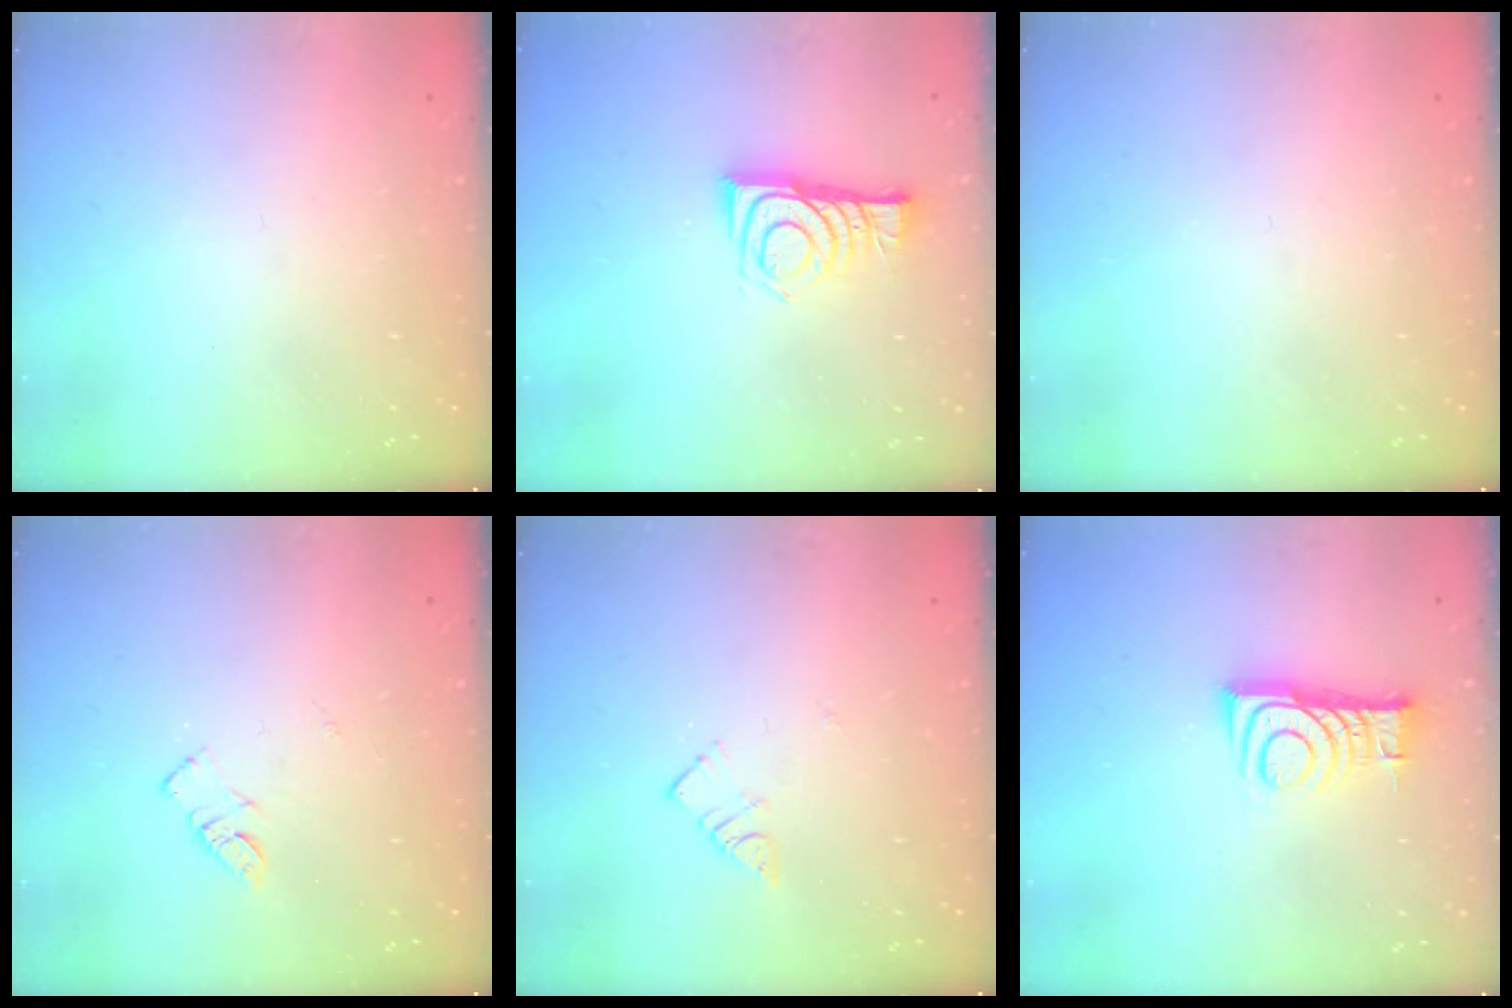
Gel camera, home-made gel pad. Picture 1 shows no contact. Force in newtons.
{"total": 9.0, "press": 9.0, "slide": 0.2}
{"total": 0.0}
{"total": 5.6, "press": 5.6, "slide": 0.8}
{"total": 4.6, "press": 4.6, "slide": 0.2}
{"total": 10.1, "press": 10.1, "slide": 0.3}